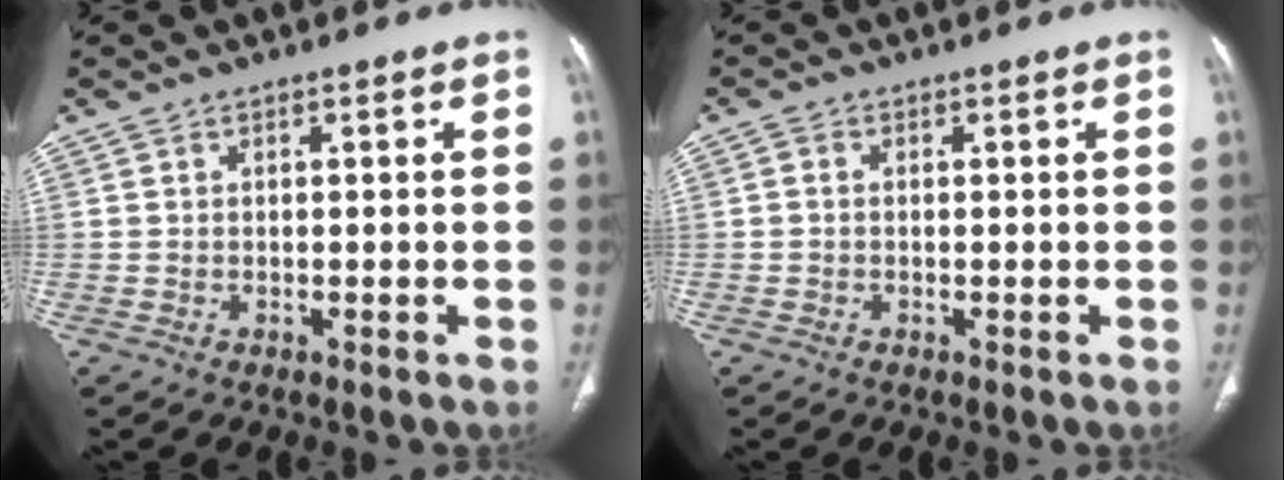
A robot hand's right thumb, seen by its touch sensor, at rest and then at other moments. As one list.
[{"total": 0.8, "force": [-0.1, 0.6, 0.5], "torque": [-0.007, 0.001, -0.005]}]